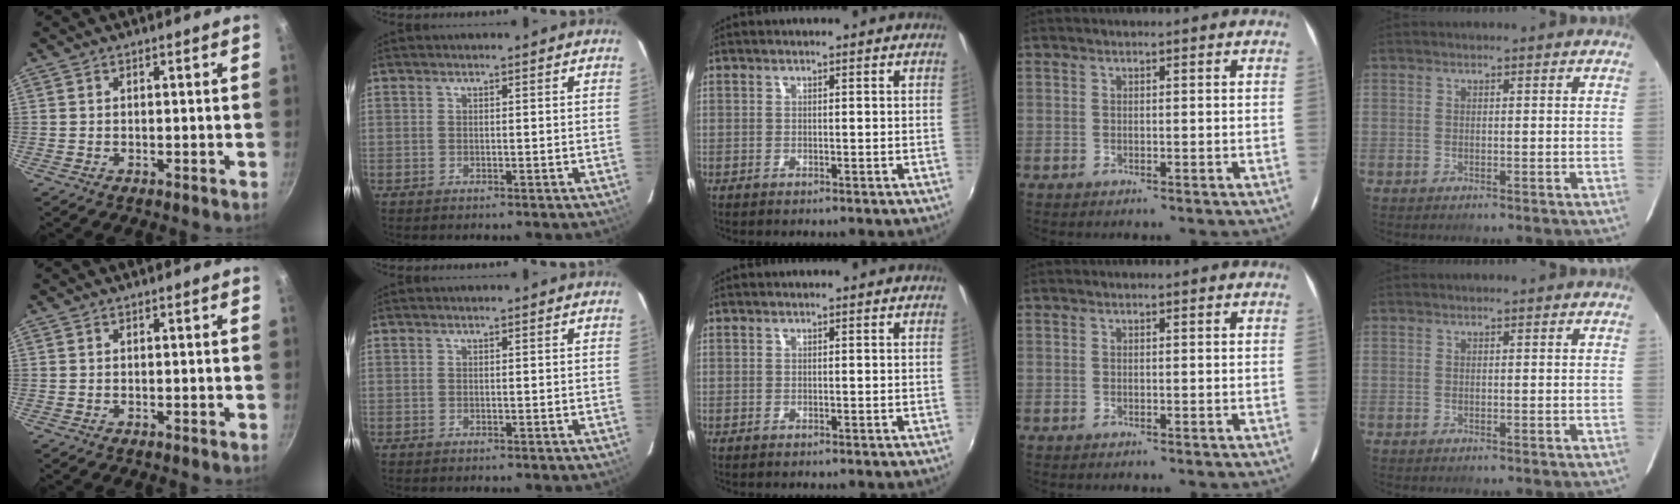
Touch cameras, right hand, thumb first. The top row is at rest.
{}